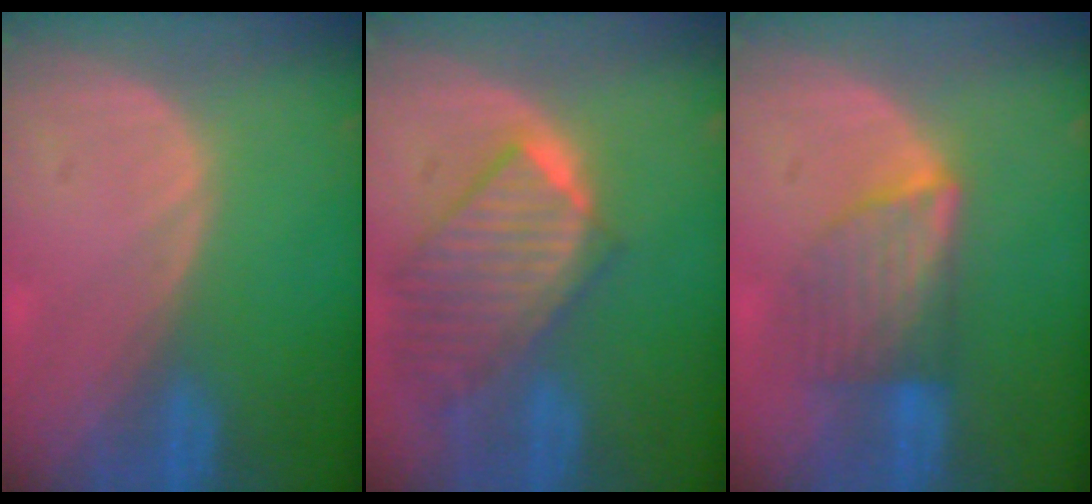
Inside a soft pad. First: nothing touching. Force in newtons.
{"total": 9.8, "press": 8.6, "slide": 4.7}
{"total": 6.3, "press": 6.3, "slide": 0.4}